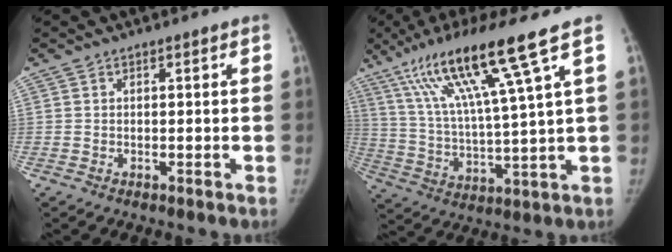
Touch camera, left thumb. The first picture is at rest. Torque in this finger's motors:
{"motor_torque": [0.66, -0.46, 1.87, -0.91, 0.55]}